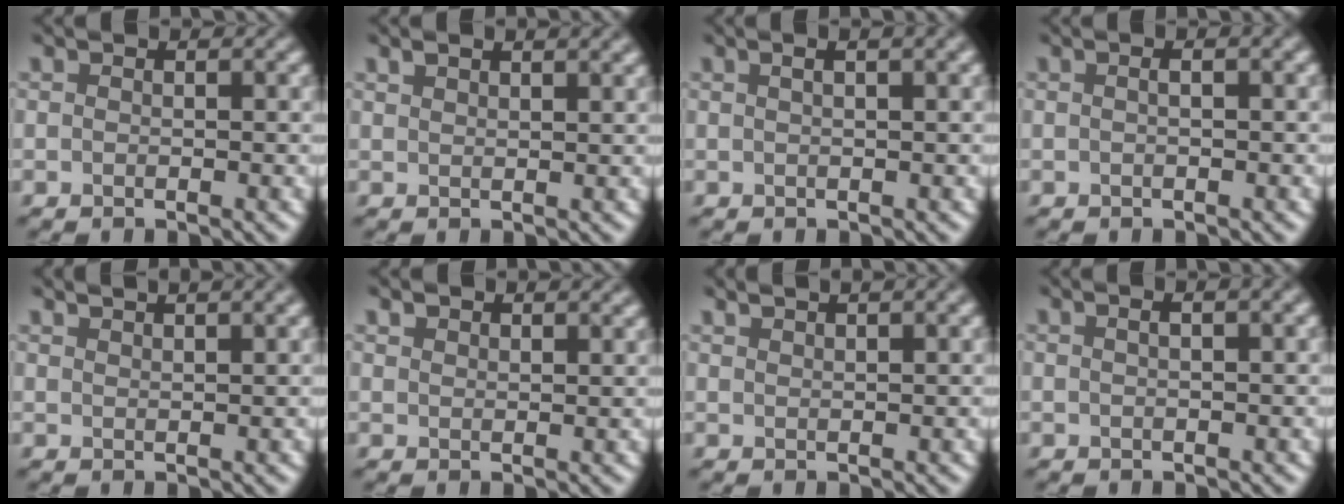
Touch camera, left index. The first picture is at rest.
{"total": 1.7, "force": [1.5, 0.3, 0.8], "torque": [-0.015, 0.007, 0.030]}
{"total": 2.6, "force": [1.1, 0.6, 2.2], "torque": [-0.028, 0.009, 0.016]}
{"total": 1.2, "force": [0.3, 0.2, 1.2], "torque": [-0.023, 0.002, 0.006]}
{"total": 2.2, "force": [1.9, 0.2, 1.0], "torque": [-0.007, 0.010, 0.026]}
{"total": 2.0, "force": [1.8, 0.6, 0.4], "torque": [-0.014, 0.004, 0.031]}
{"total": 1.8, "force": [1.5, 0.1, 0.9], "torque": [-0.012, 0.008, 0.025]}
{"total": 1.7, "force": [0.7, 0.3, 1.5], "torque": [-0.023, 0.008, 0.011]}